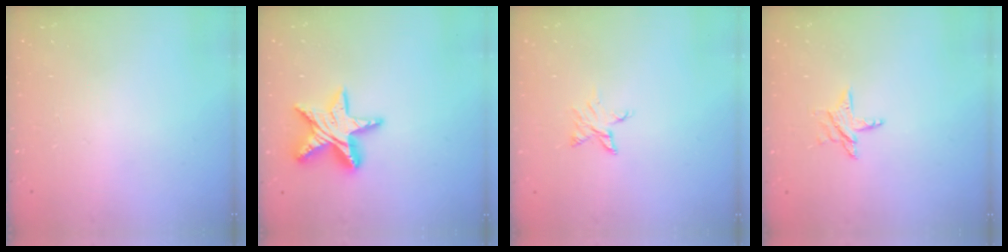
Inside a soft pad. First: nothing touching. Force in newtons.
{"total": 13.6, "press": 13.6, "slide": 0.8}
{"total": 3.6, "press": 3.6, "slide": 0.3}
{"total": 5.1, "press": 5.1, "slide": 0.3}